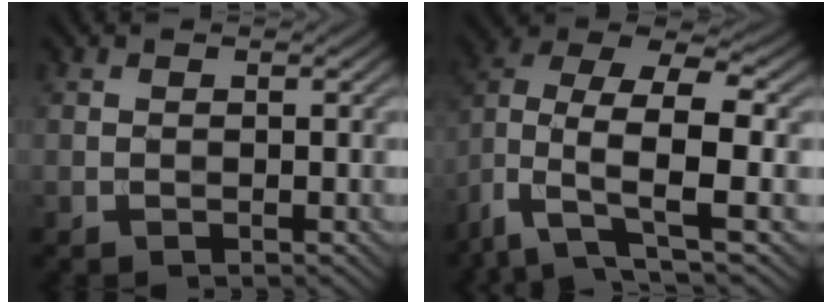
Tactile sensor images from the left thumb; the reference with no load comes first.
{"total": 10.8, "force": [-2.7, 5.5, 8.9], "torque": [-0.181, -0.003, -0.065]}